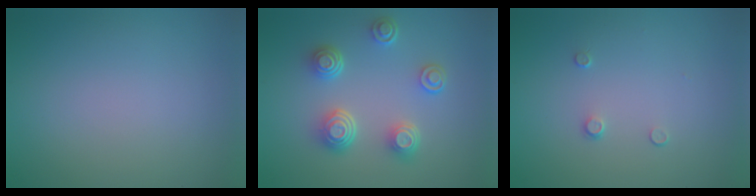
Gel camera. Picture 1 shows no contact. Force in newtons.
{"total": 4.4, "press": 3.2, "slide": 2.9}
{"total": 0.8, "press": 0.4, "slide": 0.6}